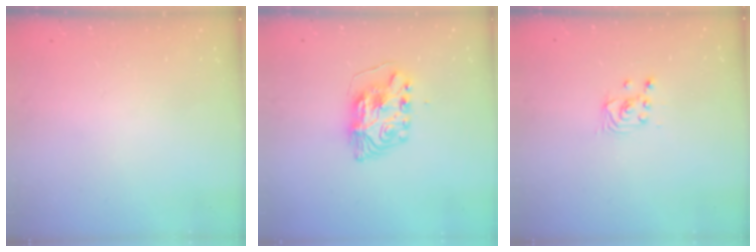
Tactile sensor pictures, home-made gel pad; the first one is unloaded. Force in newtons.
{"total": 8.1, "press": 8.1, "slide": 0.9}
{"total": 2.2, "press": 2.2, "slide": 0.2}